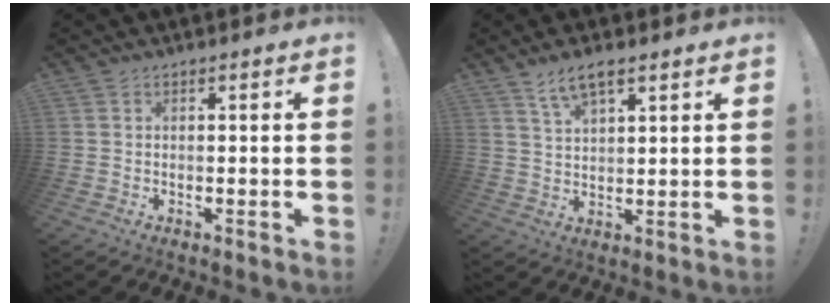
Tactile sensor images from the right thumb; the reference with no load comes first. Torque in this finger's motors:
{"motor_torque": [-0.33, 0.32, -0.20, 0.01, 0.15]}